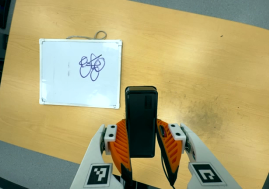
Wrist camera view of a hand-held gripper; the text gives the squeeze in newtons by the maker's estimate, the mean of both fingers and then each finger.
{"total": 4.2, "left": 3.0, "right": 5.5}